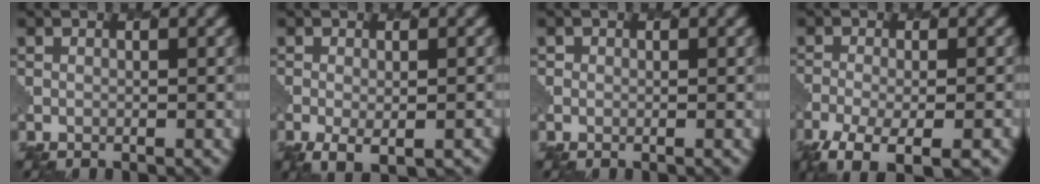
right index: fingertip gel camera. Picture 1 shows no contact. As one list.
[{"total": 3.1, "force": [-1.4, 1.2, 2.5], "torque": [-0.044, -0.007, -0.018]}, {"total": 0.5, "force": [-0.1, 0.5, 0.1], "torque": [0.000, -0.001, -0.001]}, {"total": 6.7, "force": [-4.4, 1.9, 4.7], "torque": [-0.084, -0.013, -0.077]}]